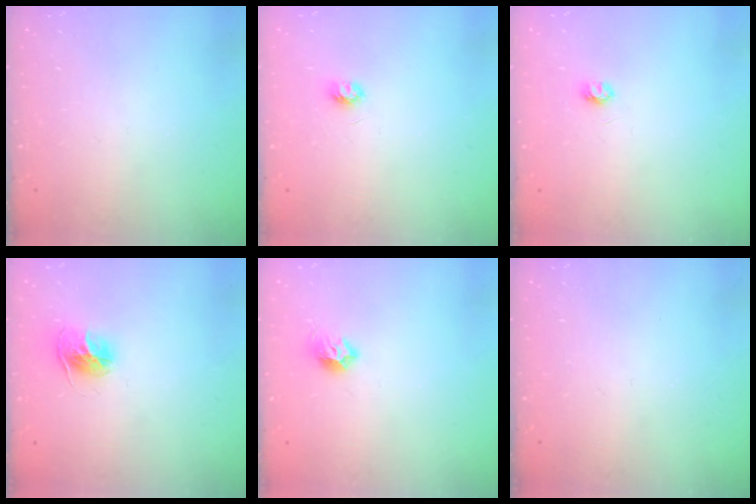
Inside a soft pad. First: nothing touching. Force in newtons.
{"total": 3.4, "press": 3.4, "slide": 0.4}
{"total": 3.2, "press": 3.2, "slide": 0.3}
{"total": 11.1, "press": 11.1, "slide": 0.9}
{"total": 7.0, "press": 6.9, "slide": 1.3}
{"total": 0.0}